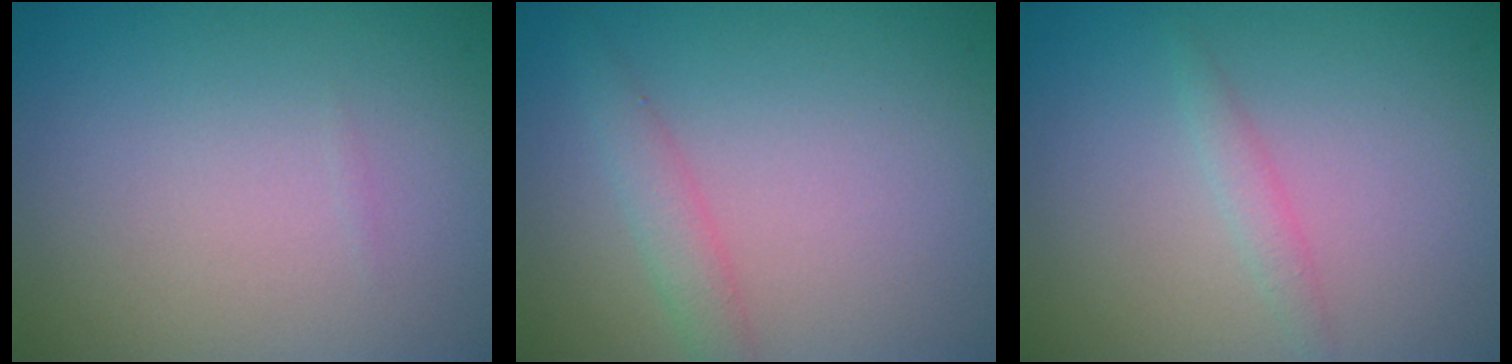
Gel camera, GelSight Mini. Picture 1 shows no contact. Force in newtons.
{"total": 1.9, "press": 1.9, "slide": 0.2}
{"total": 1.2, "press": 1.2, "slide": 0.1}